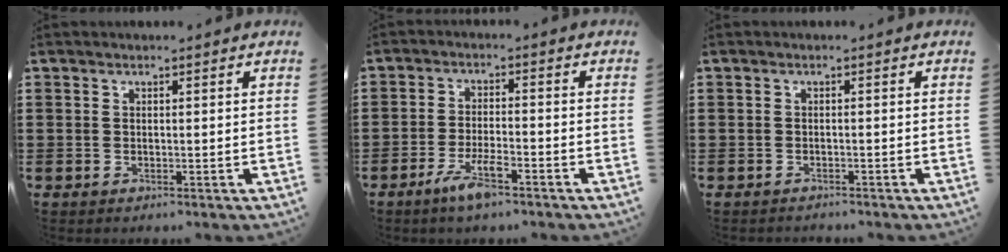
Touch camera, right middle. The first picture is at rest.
{"total": 5.3, "force": [-3.3, 1.1, 4.1], "torque": [-0.084, -0.001, -0.061]}
{"total": 0.7, "force": [-0.7, 0.1, 0.0], "torque": [-0.002, 0.001, -0.016]}